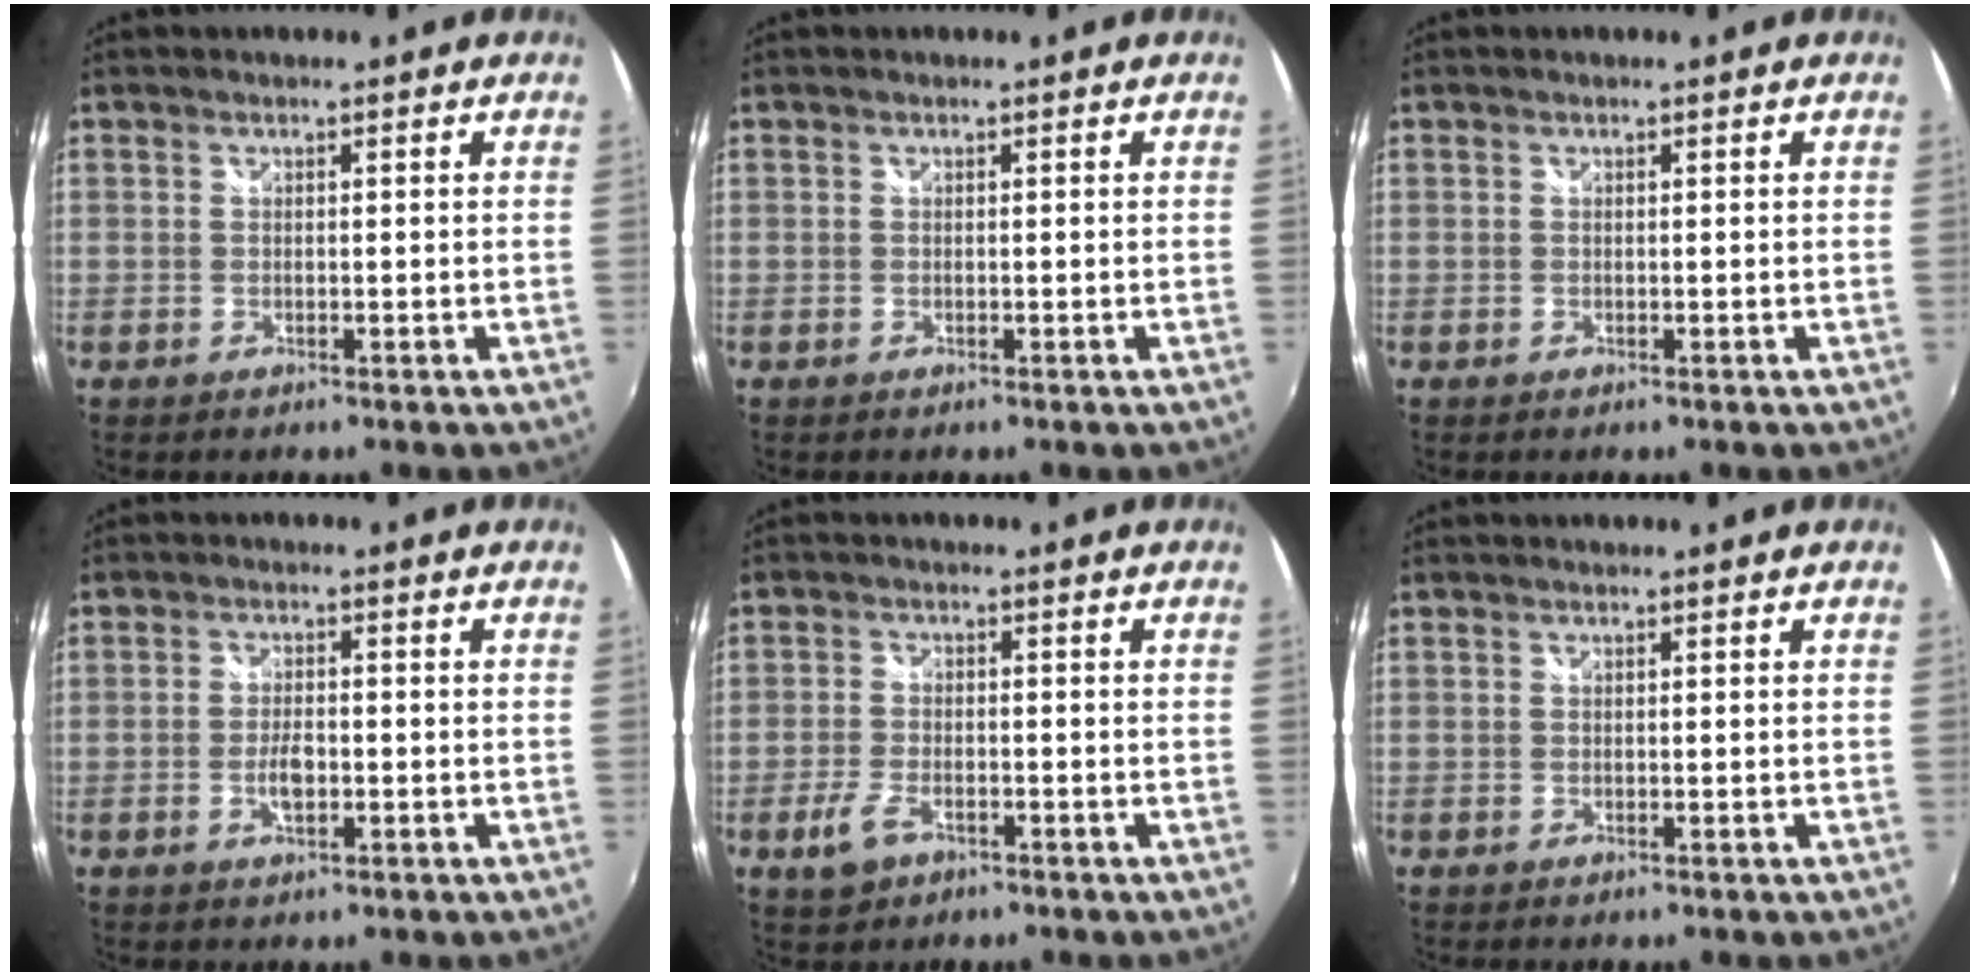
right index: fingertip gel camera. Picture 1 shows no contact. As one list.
[{"total": 0.0}, {"total": 0.0}, {"total": 2.5, "force": [-0.8, 1.3, 2.0], "torque": [-0.036, -0.002, -0.013]}, {"total": 4.9, "force": [-2.7, 2.6, 3.2], "torque": [-0.083, -0.004, -0.048]}, {"total": 0.0}]